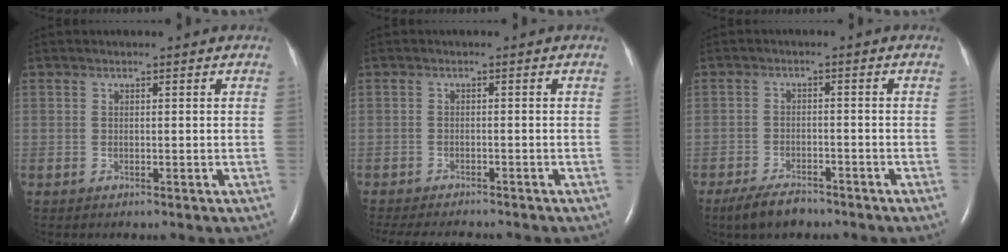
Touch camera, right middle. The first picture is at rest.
{"total": 7.5, "force": [-6.8, 1.2, 2.9], "torque": [-0.044, -0.011, -0.096]}
{"total": 4.7, "force": [-3.8, 1.6, 2.3], "torque": [-0.050, -0.005, -0.063]}